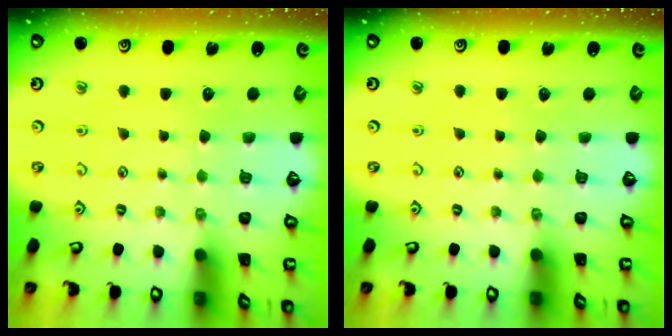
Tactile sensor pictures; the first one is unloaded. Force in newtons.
{"total": 0.0}